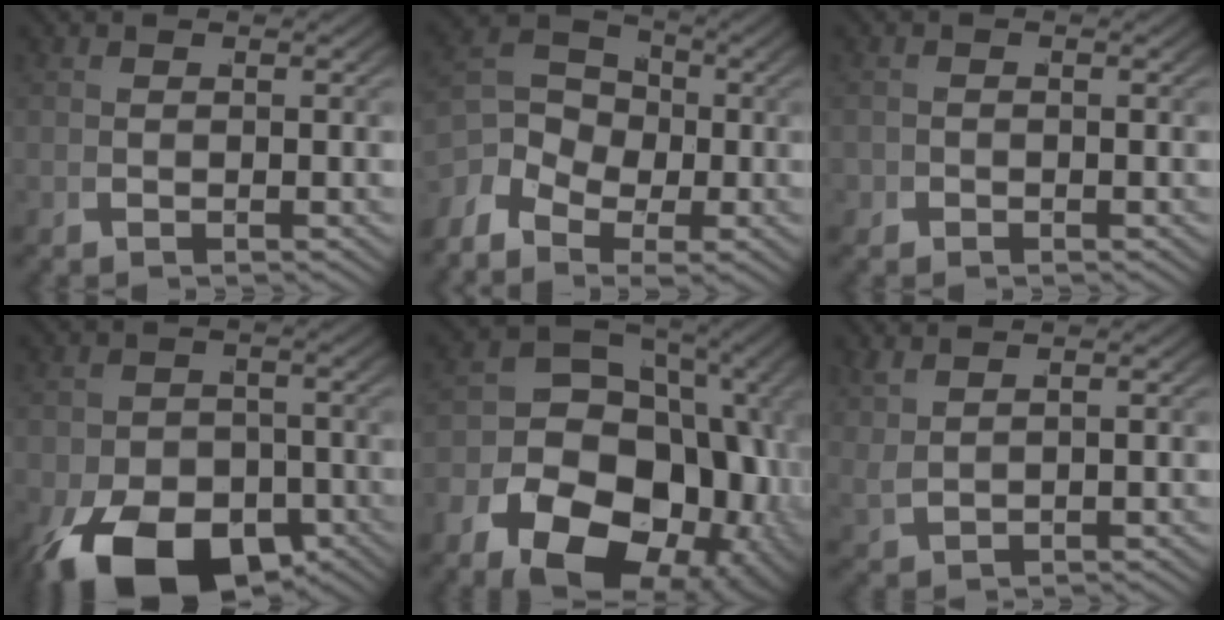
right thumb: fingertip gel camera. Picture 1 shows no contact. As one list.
[{"total": 5.6, "force": [0.0, 3.7, 4.1], "torque": [-0.060, 0.005, -0.012]}, {"total": 1.0, "force": [-0.7, 0.7, 0.0], "torque": [-0.001, -0.003, -0.012]}, {"total": 12.2, "force": [-5.8, 7.1, 8.0], "torque": [-0.139, -0.052, -0.066]}, {"total": 20.6, "force": [-3.7, 14.7, 14.0], "torque": [-0.227, -0.052, -0.048]}, {"total": 1.6, "force": [1.3, 0.2, 0.9], "torque": [-0.020, 0.006, 0.033]}]